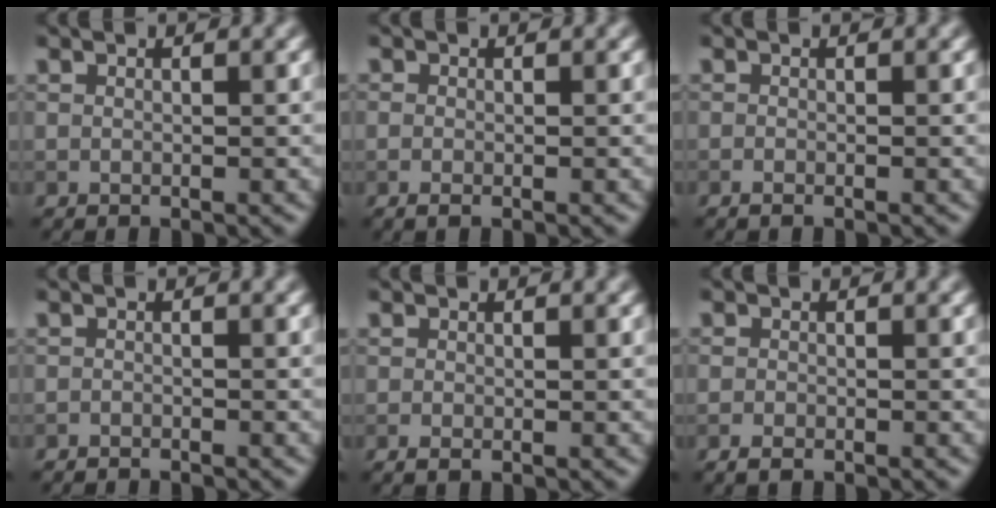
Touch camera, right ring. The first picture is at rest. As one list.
[{"total": 0.8, "force": [-0.3, 0.3, 0.7], "torque": [-0.014, -0.004, -0.005]}, {"total": 0.6, "force": [-0.4, 0.1, 0.5], "torque": [-0.006, -0.003, -0.006]}, {"total": 1.0, "force": [-1.0, 0.1, 0.1], "torque": [0.000, -0.004, -0.019]}, {"total": 0.8, "force": [-0.3, 0.2, 0.8], "torque": [-0.012, -0.004, -0.004]}, {"total": 1.1, "force": [-0.7, 0.3, 0.7], "torque": [-0.014, -0.002, -0.014]}]